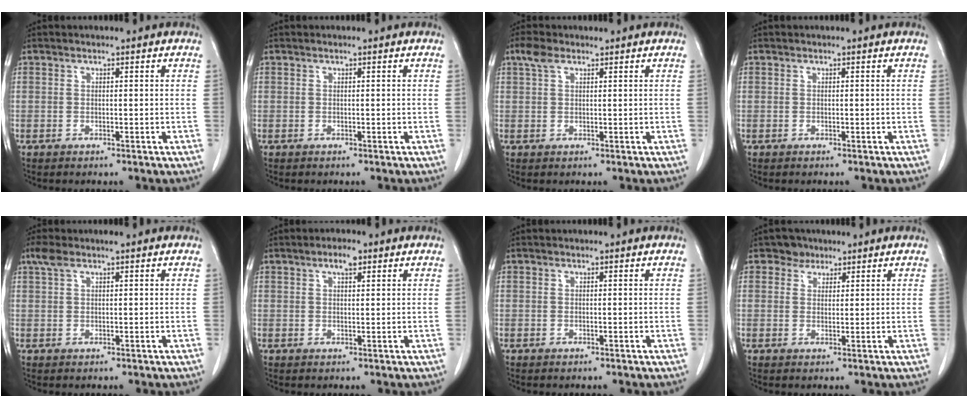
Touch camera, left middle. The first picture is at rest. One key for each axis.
{"total": 0.0}
{"total": 2.5, "fx": 1.6, "fy": 1.1, "fz": 1.5, "tx": -0.039, "ty": 0.021, "tz": 0.034}
{"total": 0.0}
{"total": 2.1, "fx": 1.5, "fy": 0.4, "fz": 1.5, "tx": -0.040, "ty": 0.023, "tz": 0.033}
{"total": 2.4, "fx": 1.3, "fy": 0.8, "fz": 1.8, "tx": -0.033, "ty": 0.006, "tz": 0.021}
{"total": 0.0}
{"total": 2.3, "fx": 1.6, "fy": 1.7, "fz": -0.1, "tx": 0.006, "ty": 0.003, "tz": 0.020}